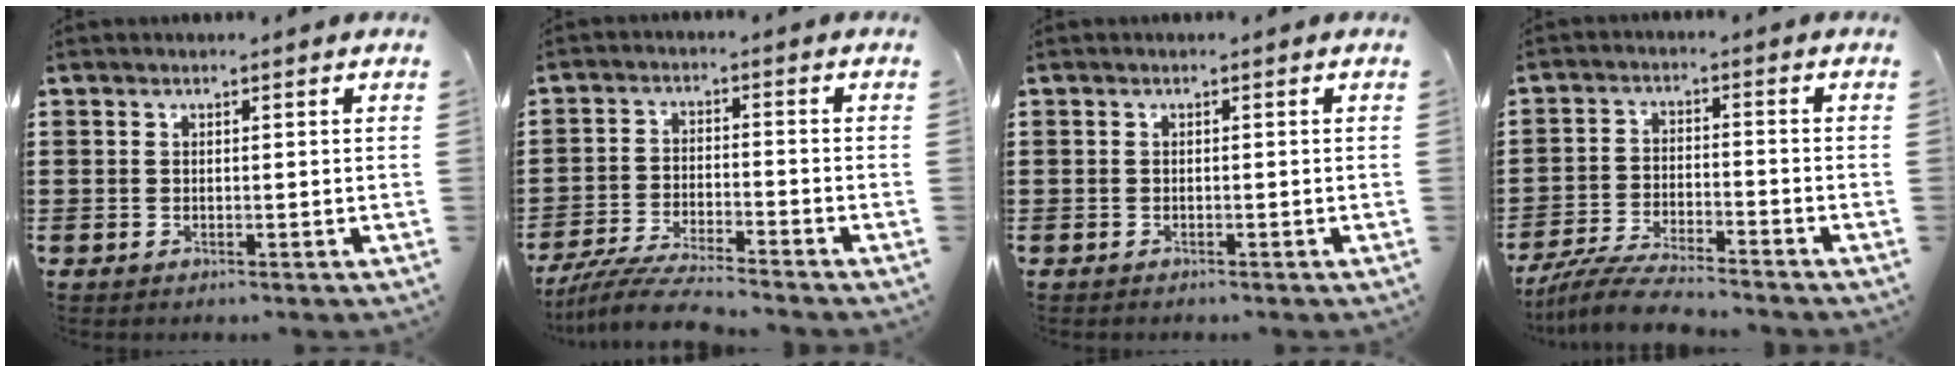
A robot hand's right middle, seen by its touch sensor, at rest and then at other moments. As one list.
[{"total": 5.9, "force": [-5.4, 0.0, 2.2], "torque": [-0.054, -0.016, -0.108]}, {"total": 0.0}, {"total": 6.1, "force": [-5.7, 0.3, 2.1], "torque": [-0.052, -0.007, -0.113]}]